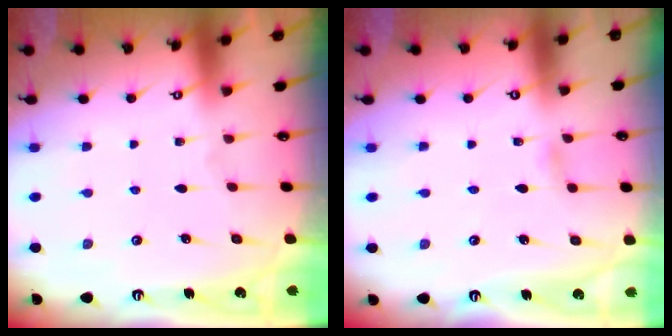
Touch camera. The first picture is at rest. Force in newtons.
{"total": 2.9, "press": 2.9, "slide": 0.3}